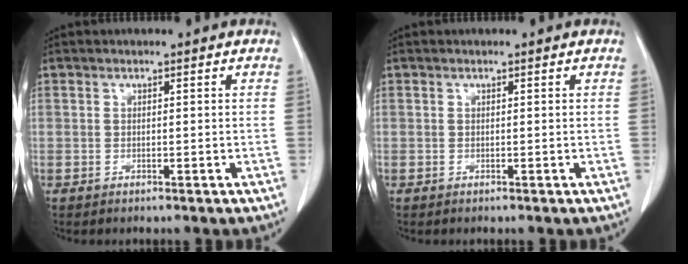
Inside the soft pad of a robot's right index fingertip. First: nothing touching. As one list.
[{"total": 0.0}]